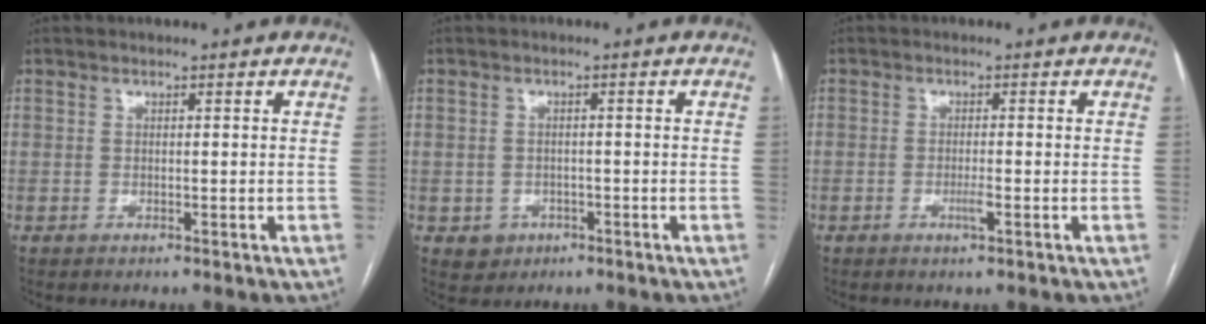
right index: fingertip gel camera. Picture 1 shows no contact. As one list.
[{"total": 3.0, "force": [-1.2, 2.7, 0.4], "torque": [0.002, 0.009, -0.007]}, {"total": 1.7, "force": [-0.7, 0.3, 1.5], "torque": [-0.026, -0.001, -0.011]}]